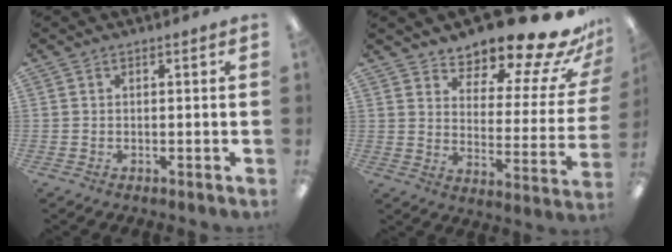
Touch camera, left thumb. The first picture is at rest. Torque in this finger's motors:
{"motor_torque": [0.24, 0.24, 1.42, -1.35, 0.15]}